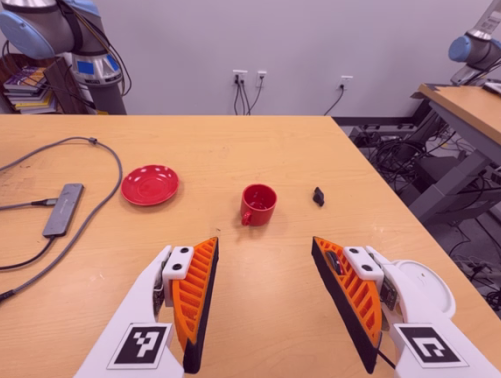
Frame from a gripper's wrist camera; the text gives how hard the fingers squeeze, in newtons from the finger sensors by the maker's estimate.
{"total": 0.0}